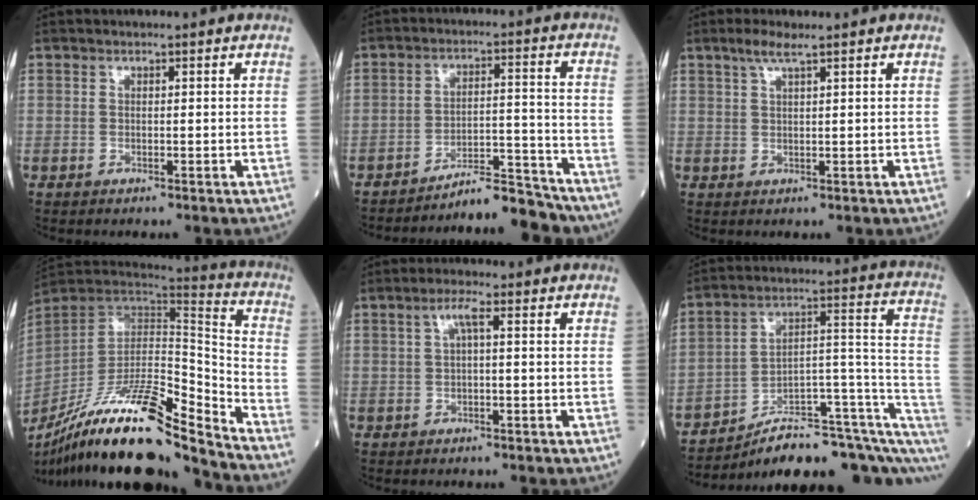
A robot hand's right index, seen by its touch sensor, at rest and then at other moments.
{"total": 8.7, "force": [-8.6, 0.7, 1.5], "torque": [-0.011, 0.035, -0.140]}
{"total": 2.8, "force": [2.0, 0.0, 1.9], "torque": [-0.047, 0.004, 0.041]}
{"total": 23.4, "force": [-18.4, 2.2, 14.2], "torque": [-0.259, -0.009, -0.329]}
{"total": 2.3, "force": [0.4, 0.3, 2.3], "torque": [-0.045, 0.010, 0.008]}
{"total": 18.6, "force": [-13.4, 4.9, 11.9], "torque": [-0.100, 0.074, -0.190]}